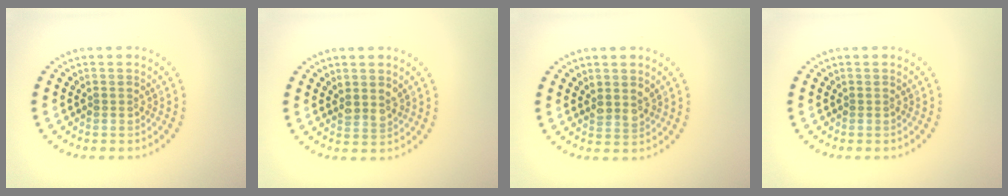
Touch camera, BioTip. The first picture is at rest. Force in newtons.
{"total": 1.7, "press": 1.5, "slide": 0.8}
{"total": 1.7, "press": 1.5, "slide": 0.8}
{"total": 0.0}